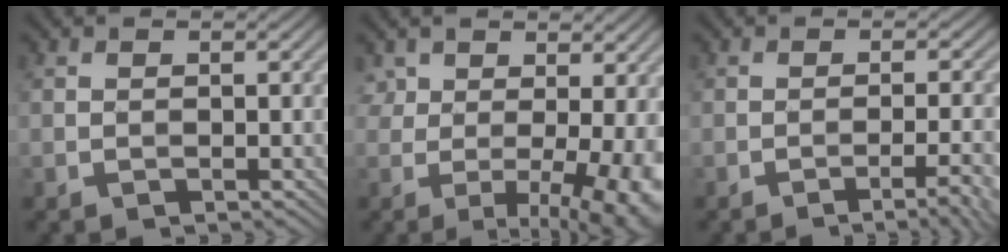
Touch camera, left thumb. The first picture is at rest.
{"total": 9.9, "force": [0.4, 4.8, 8.7], "torque": [-0.128, -0.004, 0.026]}
{"total": 5.2, "force": [-2.7, 1.0, 4.3], "torque": [-0.058, 0.010, -0.039]}